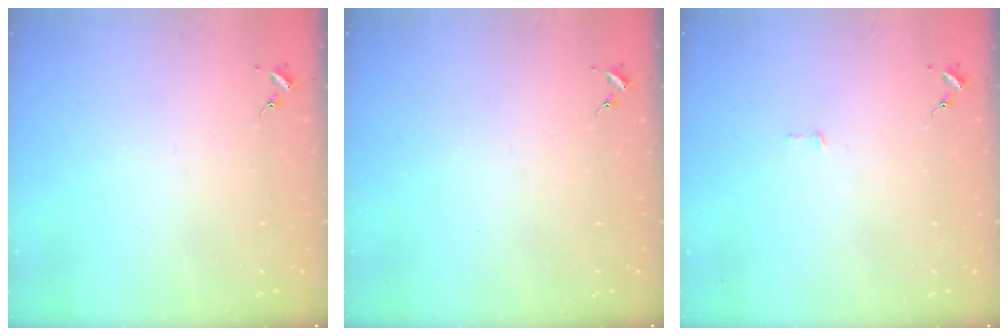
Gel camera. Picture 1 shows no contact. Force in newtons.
{"total": 0.0}
{"total": 2.9, "press": 2.9, "slide": 0.2}